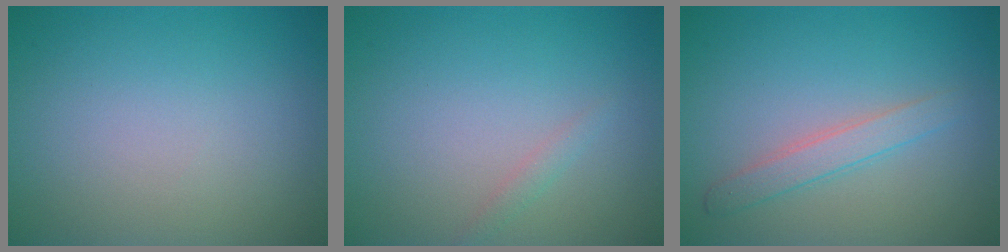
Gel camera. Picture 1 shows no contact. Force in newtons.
{"total": 0.8, "press": 0.8, "slide": 0.0}
{"total": 2.1, "press": 2.1, "slide": 0.0}